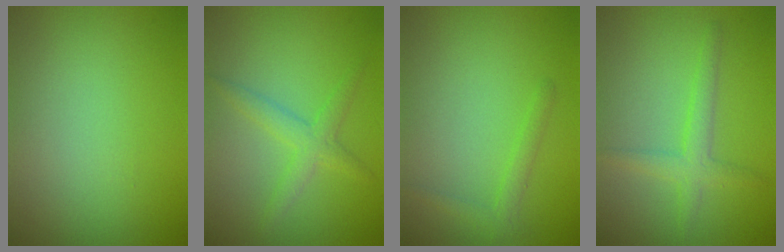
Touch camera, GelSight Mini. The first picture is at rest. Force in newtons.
{"total": 2.2, "press": 2.2, "slide": 0.1}
{"total": 1.4, "press": 1.4, "slide": 0.1}
{"total": 2.4, "press": 2.4, "slide": 0.2}